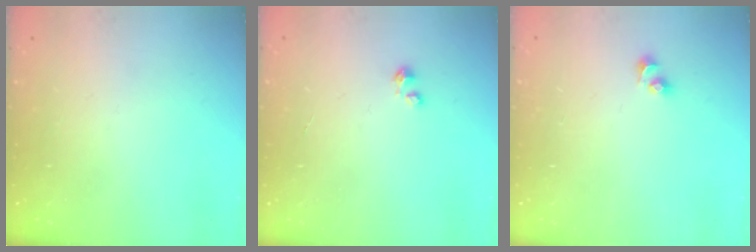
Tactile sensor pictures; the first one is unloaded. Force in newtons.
{"total": 0.0}
{"total": 2.7, "press": 2.5, "slide": 1.2}